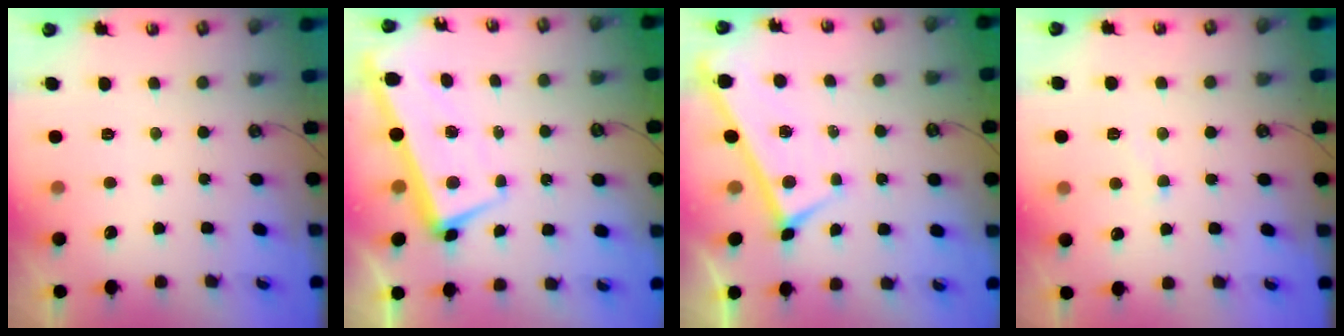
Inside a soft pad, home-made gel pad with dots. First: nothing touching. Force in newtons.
{"total": 3.0, "press": 2.4, "slide": 1.7}
{"total": 0.0}
{"total": 1.5, "press": 1.4, "slide": 0.6}